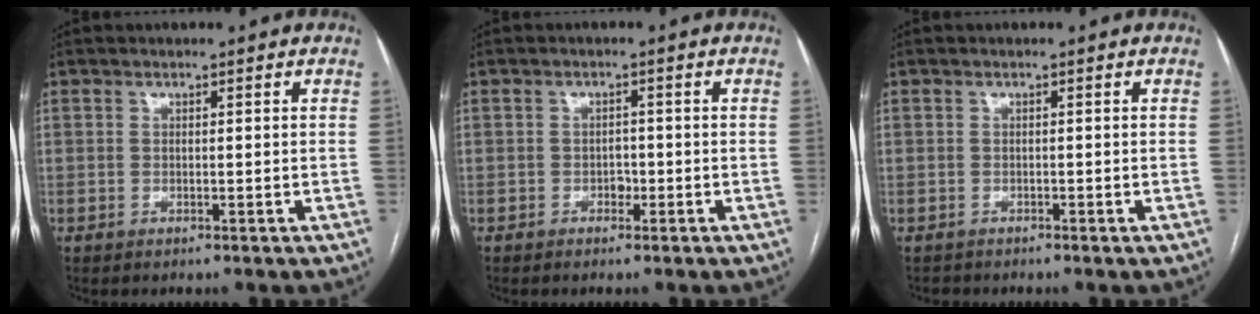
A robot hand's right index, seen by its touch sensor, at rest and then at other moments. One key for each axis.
{"total": 1.5, "fx": -0.8, "fy": 1.0, "fz": 0.8, "tx": -0.008, "ty": 0.006, "tz": -0.013}
{"total": 0.9, "fx": -0.8, "fy": 0.4, "fz": -0.4, "tx": -0.002, "ty": -0.001, "tz": -0.015}